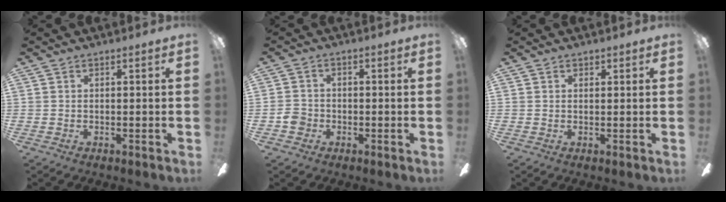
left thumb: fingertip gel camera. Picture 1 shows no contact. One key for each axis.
{"total": 3.6, "fx": -1.5, "fy": 3.0, "fz": 1.1, "tx": -0.023, "ty": 0.006, "tz": -0.027}
{"total": 1.0, "fx": 0.9, "fy": 0.5, "fz": 0.0, "tx": 0.008, "ty": -0.004, "tz": 0.015}